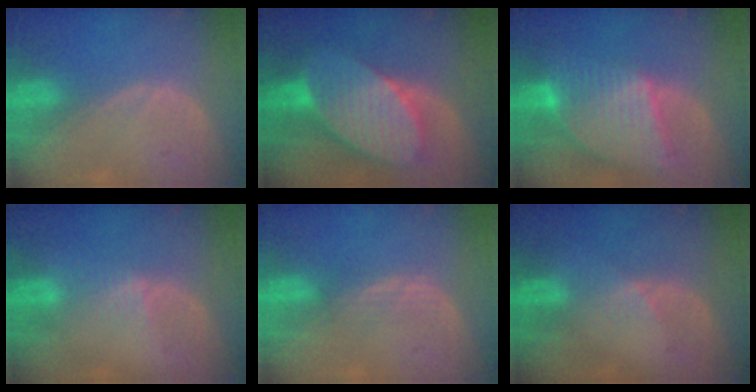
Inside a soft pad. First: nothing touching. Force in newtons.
{"total": 10.9, "press": 10.9, "slide": 0.6}
{"total": 9.6, "press": 8.3, "slide": 4.8}
{"total": 1.9, "press": 1.9, "slide": 0.2}
{"total": 2.1, "press": 2.1, "slide": 0.2}
{"total": 2.6, "press": 2.2, "slide": 1.4}